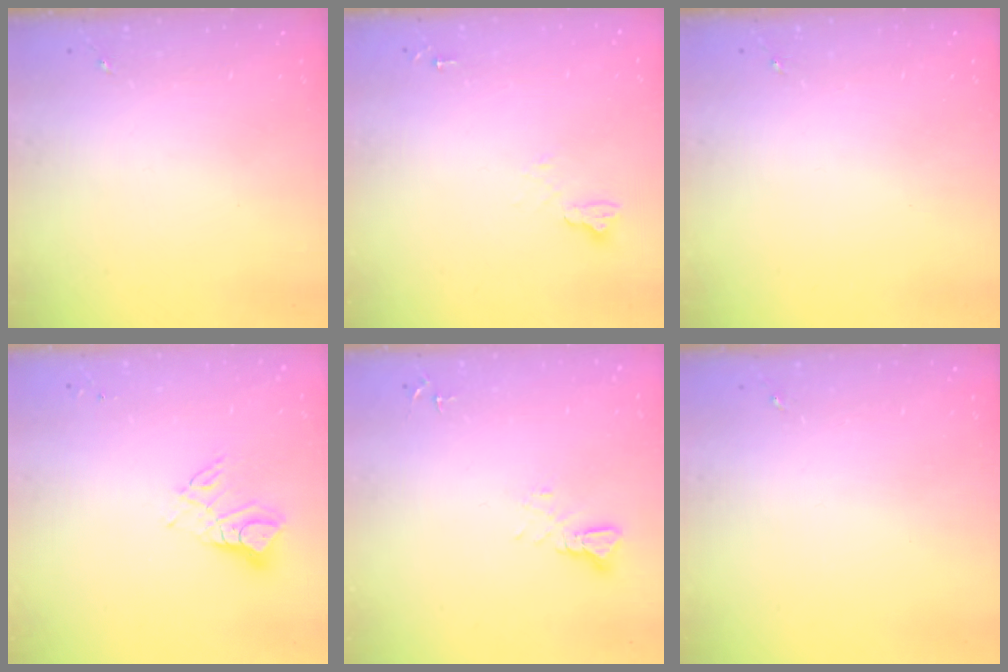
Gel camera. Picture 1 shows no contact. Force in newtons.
{"total": 4.8, "press": 4.8, "slide": 0.6}
{"total": 0.0}
{"total": 9.2, "press": 9.1, "slide": 0.8}
{"total": 3.6, "press": 3.6, "slide": 0.3}
{"total": 0.0}